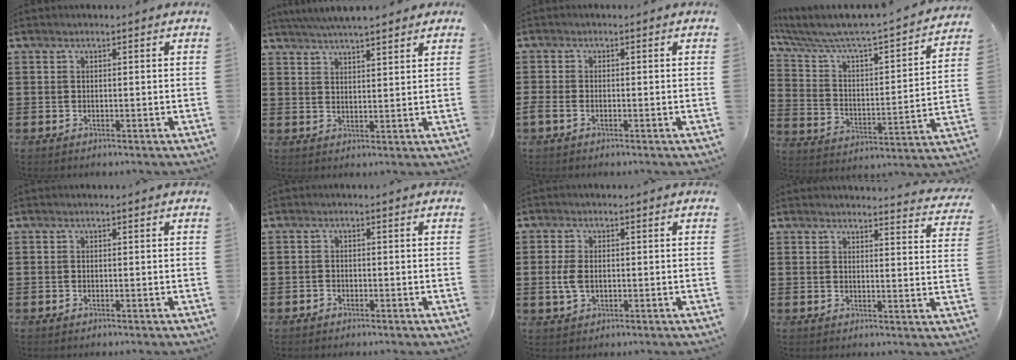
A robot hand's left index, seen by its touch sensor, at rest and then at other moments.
{"total": 4.6, "force": [4.2, 0.2, 1.9], "torque": [-0.048, -0.009, 0.076]}
{"total": 1.2, "force": [-0.9, 0.5, 0.7], "torque": [-0.021, -0.002, -0.020]}
{"total": 4.0, "force": [3.5, 0.8, 1.8], "torque": [-0.059, -0.044, 0.047]}
{"total": 0.0}
{"total": 1.0, "force": [-0.9, 0.4, 0.0], "torque": [-0.004, 0.002, -0.019]}
{"total": 3.4, "force": [-0.1, 2.0, 2.8], "torque": [-0.077, -0.002, -0.008]}
{"total": 2.9, "force": [2.8, 0.0, 0.6], "torque": [-0.007, -0.020, 0.047]}